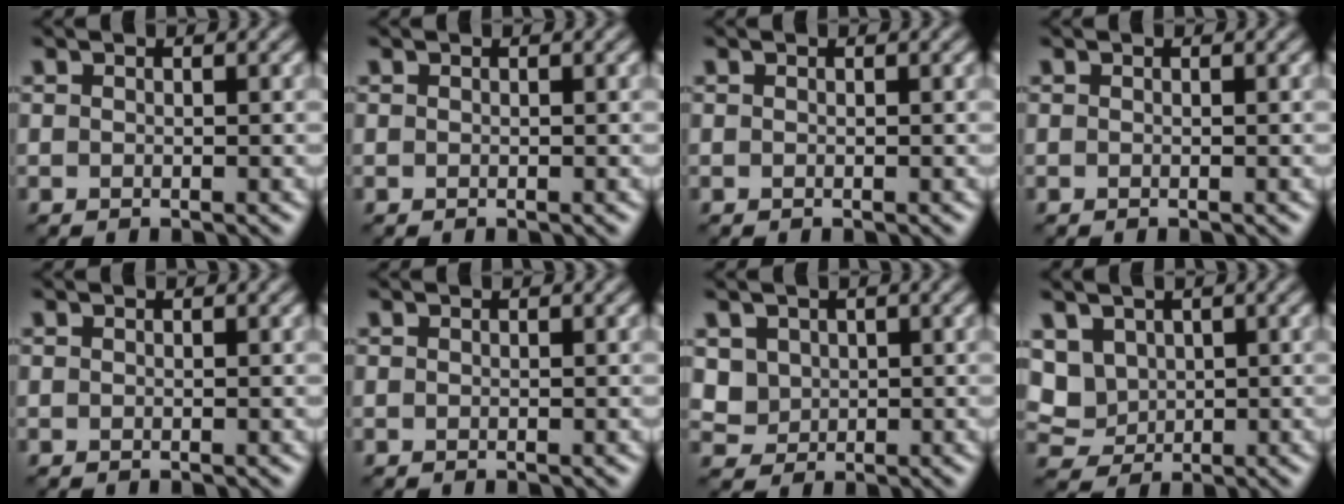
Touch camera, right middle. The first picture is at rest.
{"total": 0.0}
{"total": 0.0}
{"total": 0.0}
{"total": 0.0}
{"total": 0.0}
{"total": 3.4, "force": [0.9, 3.0, 1.4], "torque": [-0.037, 0.007, 0.025]}
{"total": 4.9, "force": [1.2, 4.0, 2.4], "torque": [-0.065, 0.017, 0.035]}